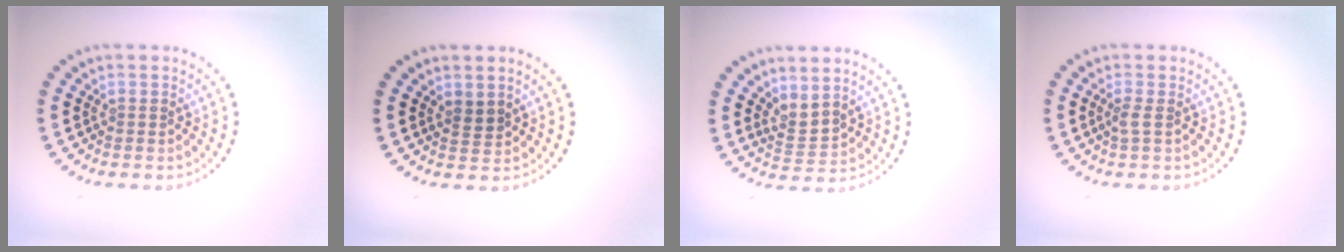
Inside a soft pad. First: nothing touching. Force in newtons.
{"total": 1.2, "press": 0.9, "slide": 0.8}
{"total": 2.1, "press": 1.4, "slide": 1.6}
{"total": 0.9, "press": 0.7, "slide": 0.6}